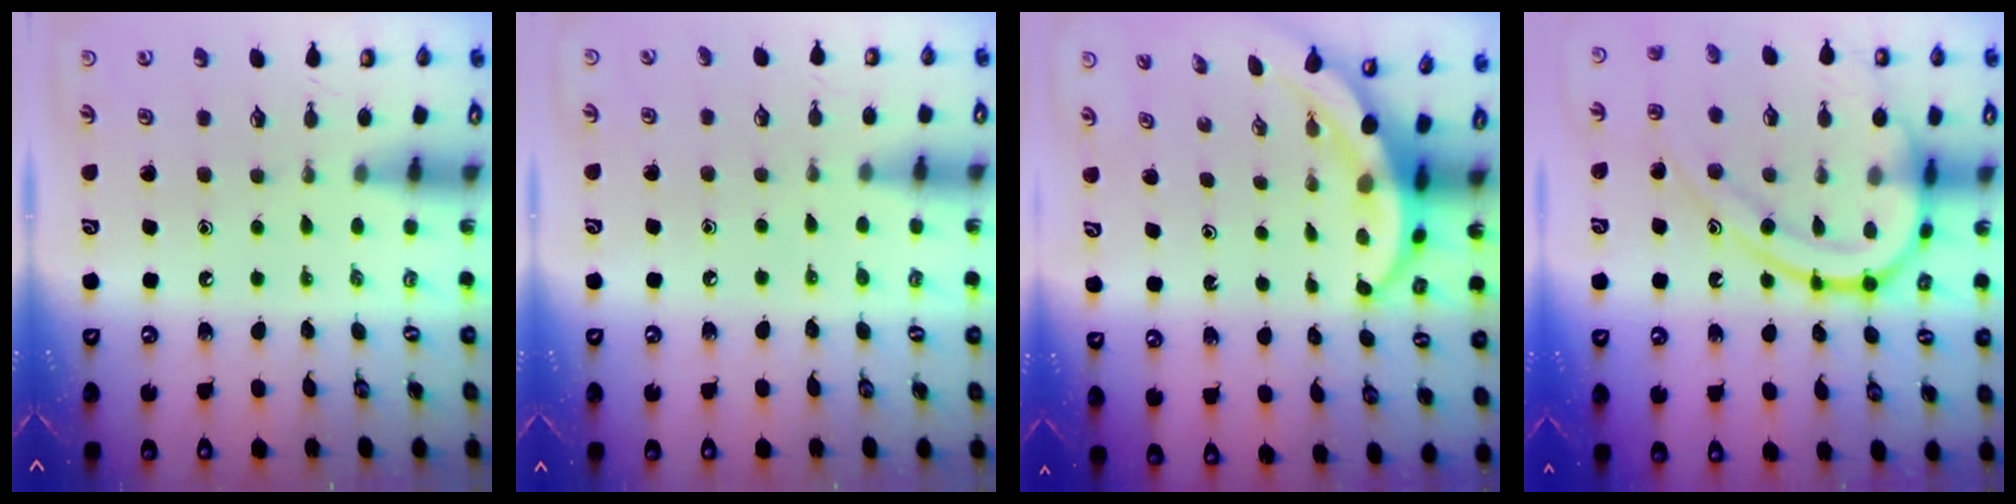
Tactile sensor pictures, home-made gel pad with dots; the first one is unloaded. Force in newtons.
{"total": 3.3, "press": 3.2, "slide": 0.7}
{"total": 4.5, "press": 4.4, "slide": 0.5}
{"total": 18.1, "press": 18.0, "slide": 1.1}